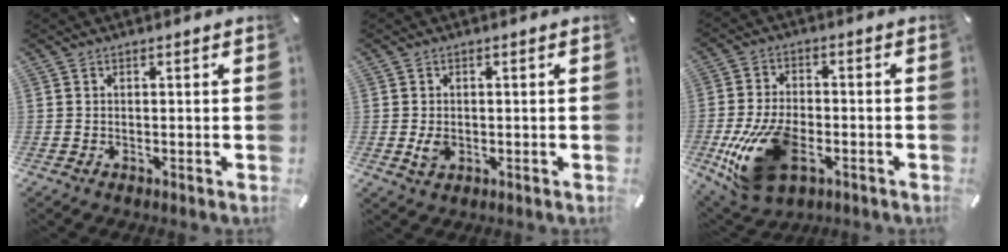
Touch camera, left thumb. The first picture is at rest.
{"total": 2.8, "force": [-0.5, 2.2, 1.8], "torque": [-0.030, -0.002, -0.010]}
{"total": 16.6, "force": [-5.1, 10.0, 12.3], "torque": [-0.250, 0.006, -0.082]}